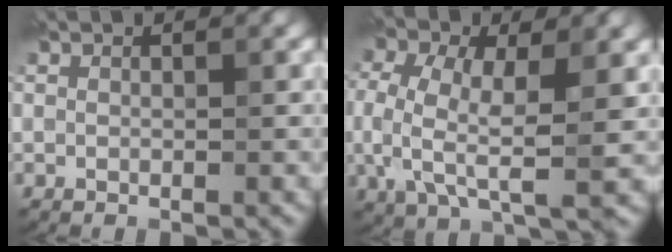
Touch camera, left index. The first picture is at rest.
{"total": 7.6, "force": [-0.2, 3.9, 6.5], "torque": [-0.141, 0.004, -0.008]}